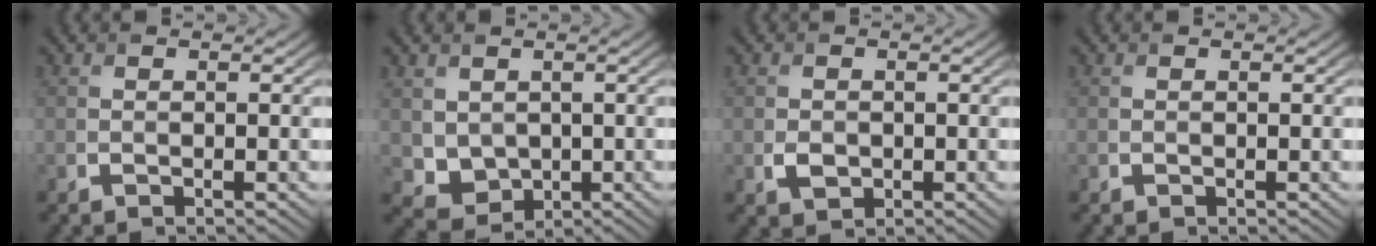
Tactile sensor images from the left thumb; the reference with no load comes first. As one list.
[{"total": 3.7, "force": [1.1, 3.1, 1.6], "torque": [-0.051, -0.014, 0.028]}, {"total": 1.8, "force": [-0.4, 1.5, 1.0], "torque": [-0.021, -0.008, -0.007]}, {"total": 0.0}]